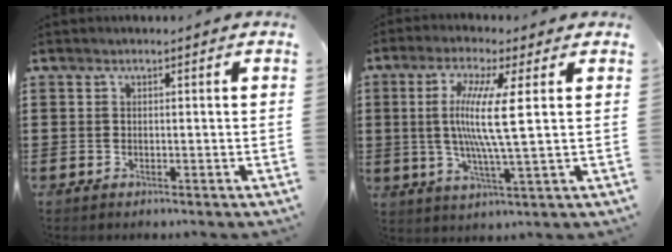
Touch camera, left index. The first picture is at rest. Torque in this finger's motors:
{"motor_torque": [2.14, 0.00, 0.55, 0.21]}